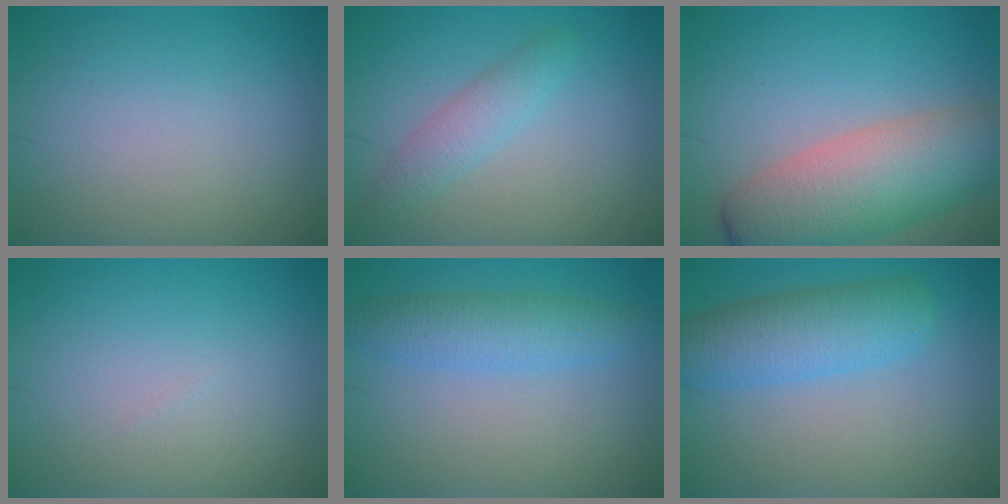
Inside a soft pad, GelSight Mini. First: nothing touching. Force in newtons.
{"total": 2.3, "press": 2.3, "slide": 0.1}
{"total": 9.1, "press": 9.1, "slide": 0.4}
{"total": 0.0}
{"total": 3.6, "press": 3.6, "slide": 0.2}
{"total": 5.4, "press": 5.4, "slide": 0.2}